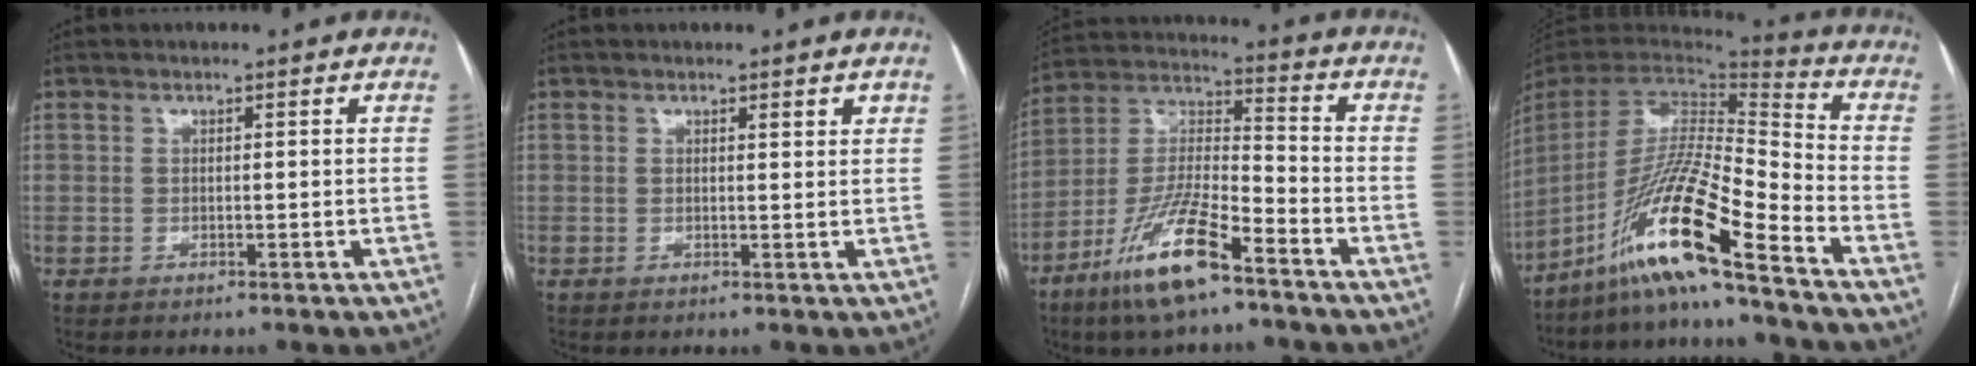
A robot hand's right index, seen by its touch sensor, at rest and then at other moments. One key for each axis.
{"total": 1.3, "fx": 0.9, "fy": 0.3, "fz": 0.8, "tx": -0.015, "ty": -0.003, "tz": 0.011}
{"total": 14.5, "fx": -9.1, "fy": 2.8, "fz": 10.9, "tx": -0.224, "ty": -0.013, "tz": -0.170}
{"total": 18.3, "fx": -12.7, "fy": -0.8, "fz": 13.2, "tx": -0.273, "ty": -0.012, "tz": -0.238}